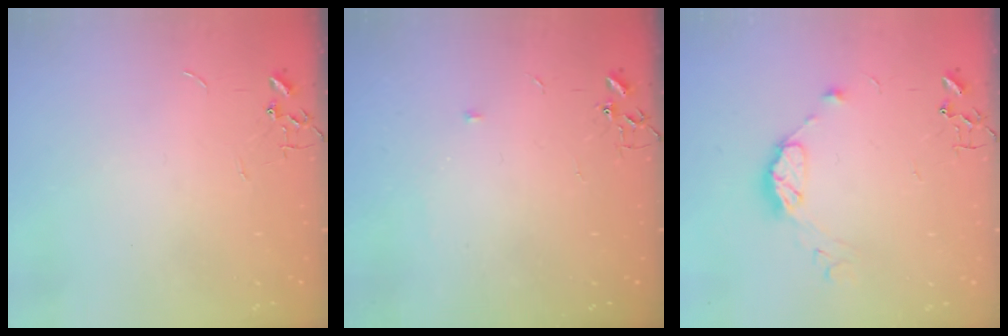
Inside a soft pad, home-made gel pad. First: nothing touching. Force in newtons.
{"total": 5.7, "press": 5.7, "slide": 0.8}
{"total": 9.4, "press": 9.4, "slide": 0.8}